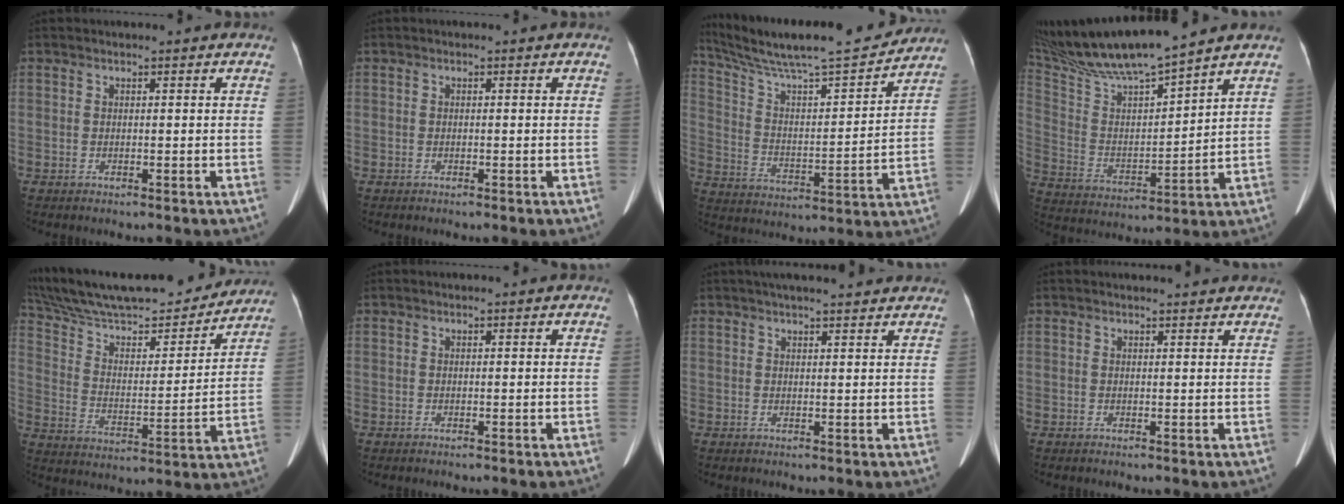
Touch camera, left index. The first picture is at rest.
{"total": 0.0}
{"total": 21.0, "force": [19.2, 1.3, 8.5], "torque": [-0.157, 0.001, 0.303]}
{"total": 15.6, "force": [14.1, -0.6, 6.7], "torque": [-0.140, 0.002, 0.269]}
{"total": 26.9, "force": [23.9, 5.2, 11.3], "torque": [-0.203, 0.007, 0.356]}
{"total": 0.0}
{"total": 10.1, "force": [8.8, 1.4, 4.8], "torque": [-0.066, 0.028, 0.110]}
{"total": 6.5, "force": [6.3, 0.6, 1.8], "torque": [-0.021, 0.024, 0.065]}